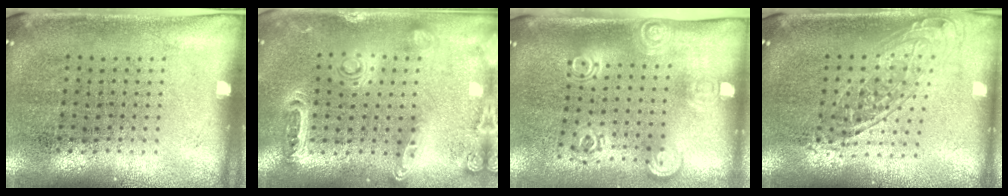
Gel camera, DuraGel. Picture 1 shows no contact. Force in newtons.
{"total": 1.3, "press": 1.3, "slide": 0.2}
{"total": 1.8, "press": 1.3, "slide": 1.2}
{"total": 1.5, "press": 1.3, "slide": 0.8}